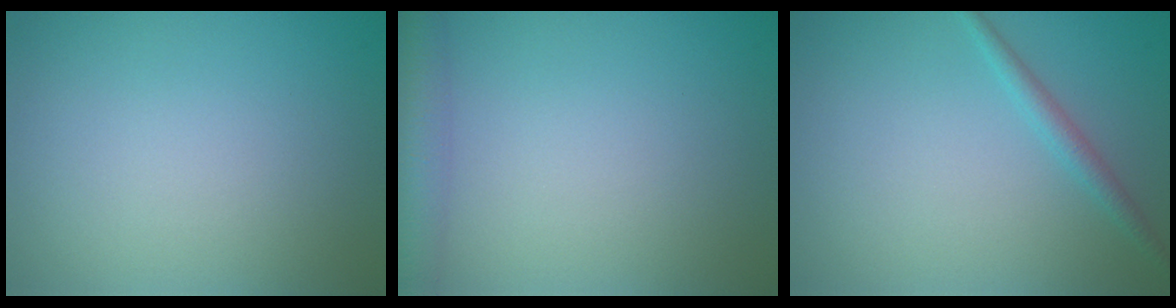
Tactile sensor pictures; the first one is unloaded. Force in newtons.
{"total": 3.4, "press": 3.3, "slide": 0.2}
{"total": 1.5, "press": 1.5, "slide": 0.1}